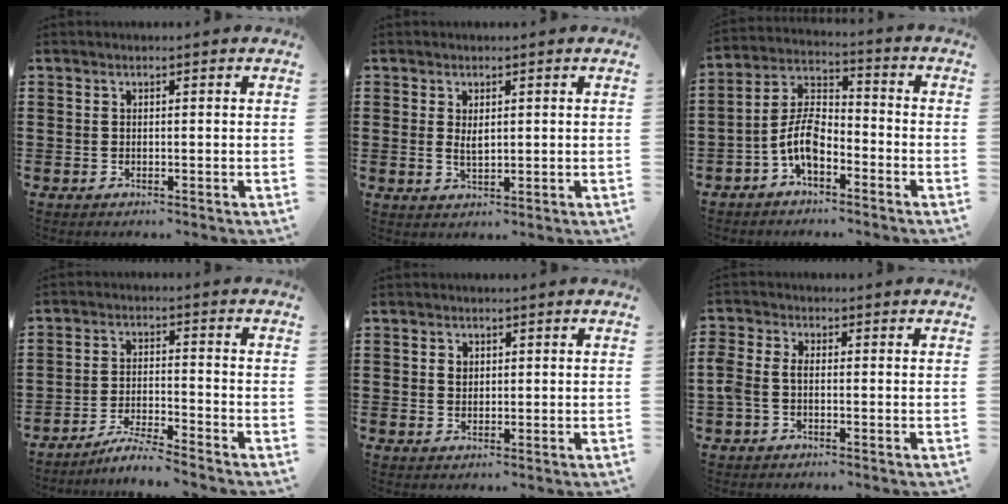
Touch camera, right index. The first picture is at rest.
{"total": 2.0, "force": [0.4, 0.9, 1.7], "torque": [-0.035, 0.003, 0.007]}
{"total": 7.4, "force": [-3.4, 3.6, 5.5], "torque": [-0.129, 0.005, -0.072]}
{"total": 4.7, "force": [-4.4, -0.4, 1.5], "torque": [-0.035, -0.007, -0.087]}
{"total": 1.3, "force": [0.4, 1.1, 0.6], "torque": [-0.014, 0.006, 0.008]}
{"total": 2.6, "force": [-0.7, 1.7, 1.8], "torque": [-0.050, -0.002, -0.018]}